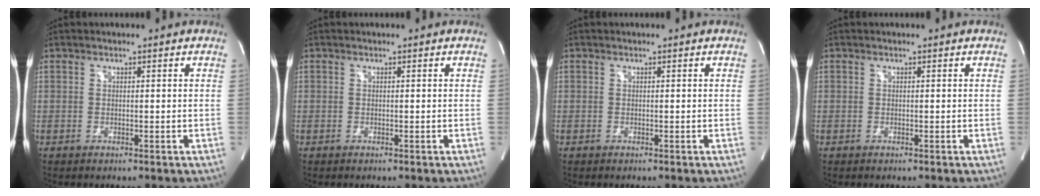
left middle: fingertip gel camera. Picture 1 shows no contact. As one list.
[{"total": 0.0}, {"total": 0.0}, {"total": 0.0}]